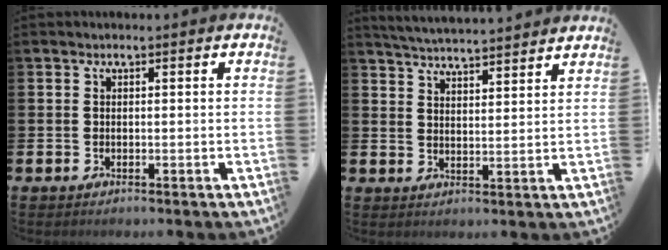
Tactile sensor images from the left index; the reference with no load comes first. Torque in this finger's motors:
{"motor_torque": [0.42, -1.14, 0.56, 0.19]}